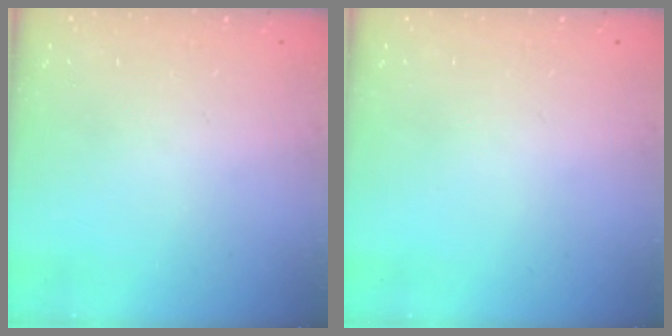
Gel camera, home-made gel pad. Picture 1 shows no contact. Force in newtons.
{"total": 0.0}